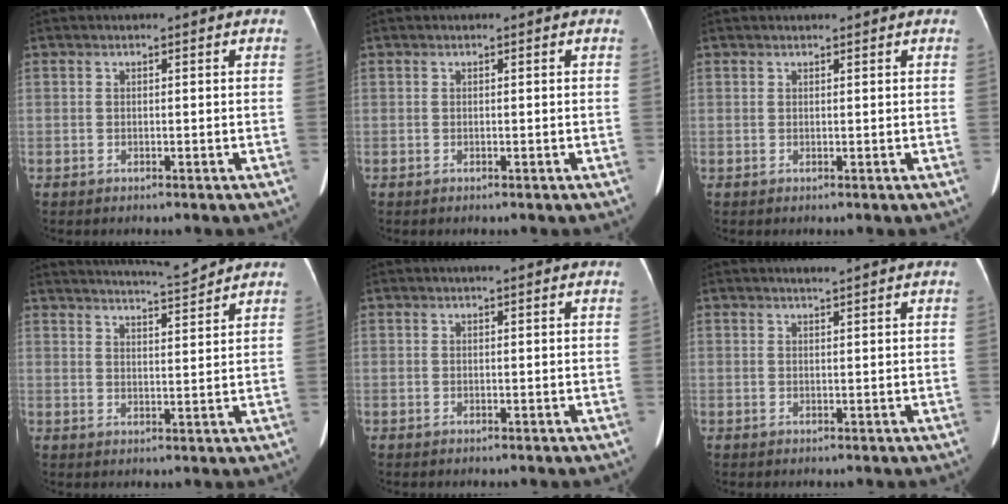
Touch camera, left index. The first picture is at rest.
{"total": 0.0}
{"total": 1.6, "force": [1.5, 0.2, 0.4], "torque": [-0.007, 0.016, 0.025]}
{"total": 7.1, "force": [6.9, -0.8, 1.7], "torque": [-0.036, -0.002, 0.106]}
{"total": 0.8, "force": [0.6, 0.0, 0.5], "torque": [-0.008, 0.004, 0.010]}
{"total": 1.2, "force": [1.1, -0.4, 0.4], "torque": [-0.010, -0.004, 0.022]}